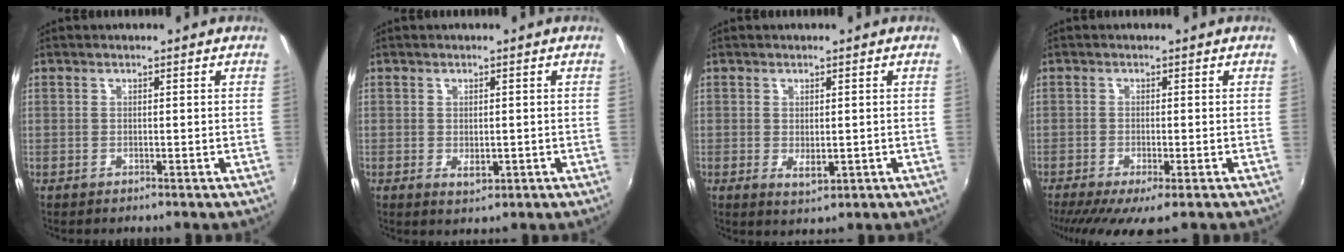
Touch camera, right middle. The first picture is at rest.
{"total": 2.4, "force": [-0.5, 1.5, 1.9], "torque": [-0.030, -0.004, -0.004]}
{"total": 2.7, "force": [-0.3, 1.5, 2.3], "torque": [-0.037, -0.006, 0.000]}
{"total": 8.9, "force": [-5.9, 1.9, 6.4], "torque": [-0.133, -0.037, -0.092]}